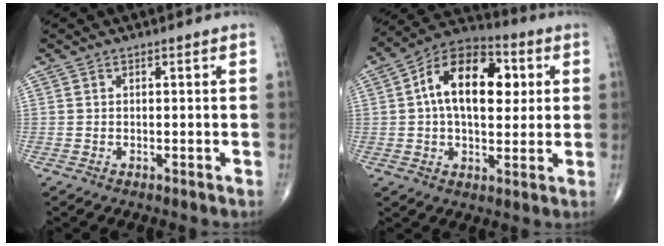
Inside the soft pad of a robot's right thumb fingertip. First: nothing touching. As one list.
[{"total": 17.0, "force": [3.3, 9.9, 13.5], "torque": [-0.191, 0.016, 0.046]}]